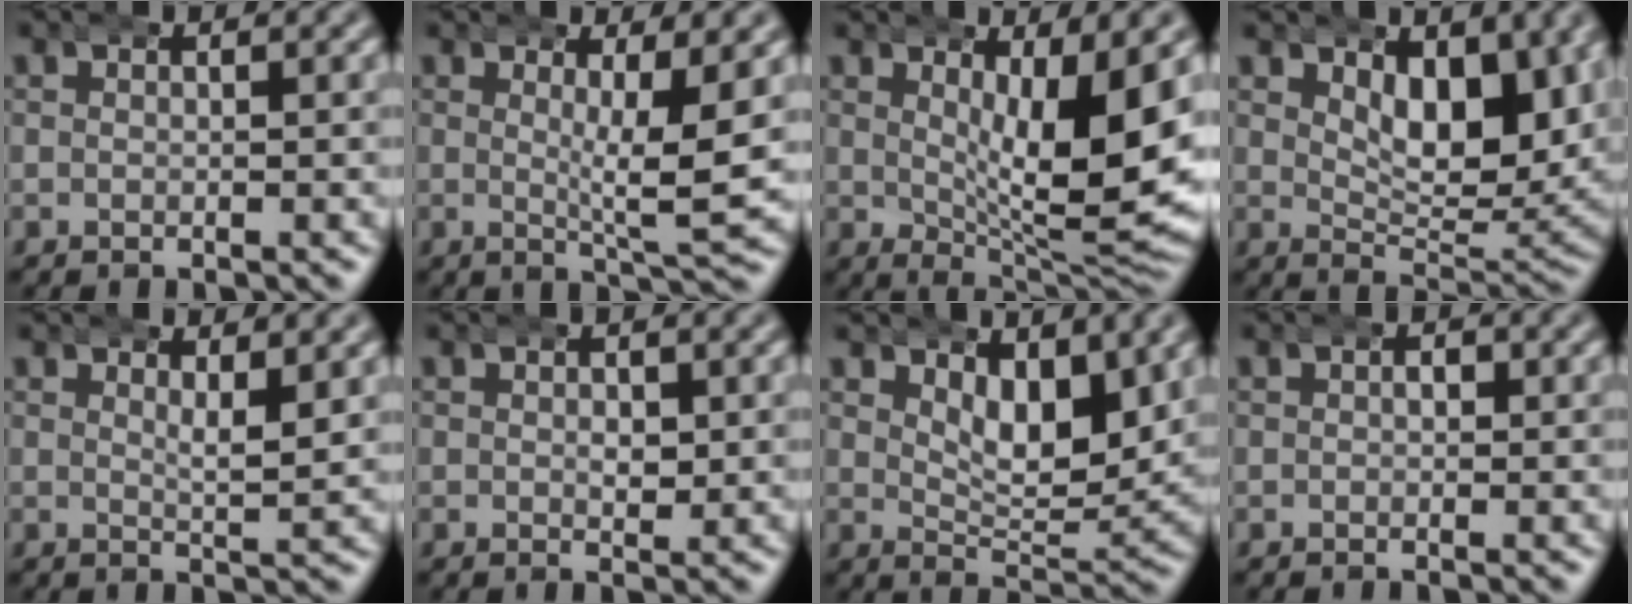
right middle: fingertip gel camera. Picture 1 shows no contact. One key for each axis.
{"total": 5.1, "fx": 1.4, "fy": 0.7, "fz": 4.8, "tx": -0.072, "ty": -0.008, "tz": 0.018}
{"total": 10.5, "fx": 1.6, "fy": 3.5, "fz": 9.7, "tx": -0.133, "ty": -0.021, "tz": 0.043}
{"total": 7.2, "fx": 3.1, "fy": 3.1, "fz": 5.7, "tx": -0.084, "ty": -0.022, "tz": 0.054}
{"total": 2.4, "fx": 1.6, "fy": 0.3, "fz": 1.7, "tx": -0.030, "ty": -0.007, "tz": 0.027}
{"total": 1.5, "fx": 0.3, "fy": 0.9, "fz": 1.1, "tx": -0.016, "ty": -0.007, "tz": 0.006}
{"total": 5.3, "fx": 2.7, "fy": 2.0, "fz": 4.1, "tx": -0.062, "ty": -0.022, "tz": 0.047}
{"total": 1.0, "fx": 0.2, "fy": 0.7, "fz": 0.7, "tx": -0.006, "ty": -0.001, "tz": 0.003}